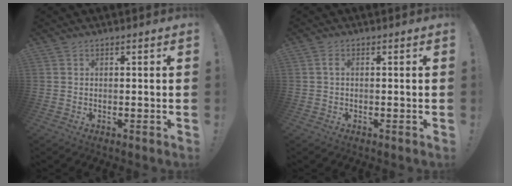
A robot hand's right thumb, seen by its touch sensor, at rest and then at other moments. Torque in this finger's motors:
{"motor_torque": [0.03, 0.06, 0.17, -0.26, 0.05]}